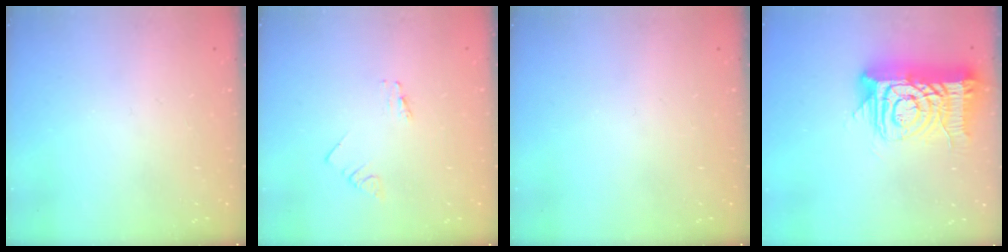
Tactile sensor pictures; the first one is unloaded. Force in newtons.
{"total": 0.7, "press": 0.7, "slide": 0.1}
{"total": 0.0}
{"total": 16.0, "press": 15.9, "slide": 1.6}